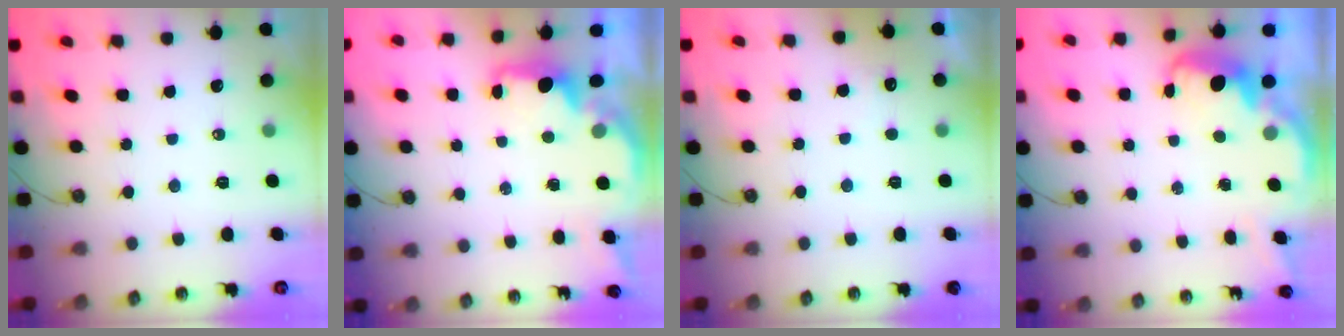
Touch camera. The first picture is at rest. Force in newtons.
{"total": 1.6, "press": 1.5, "slide": 0.5}
{"total": 3.2, "press": 3.0, "slide": 1.1}
{"total": 3.1, "press": 3.1, "slide": 0.5}